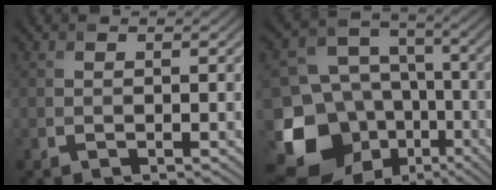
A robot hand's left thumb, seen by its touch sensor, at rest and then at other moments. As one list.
[{"total": 17.9, "force": [-8.0, 14.3, 7.1], "torque": [-0.197, -0.038, -0.130]}]